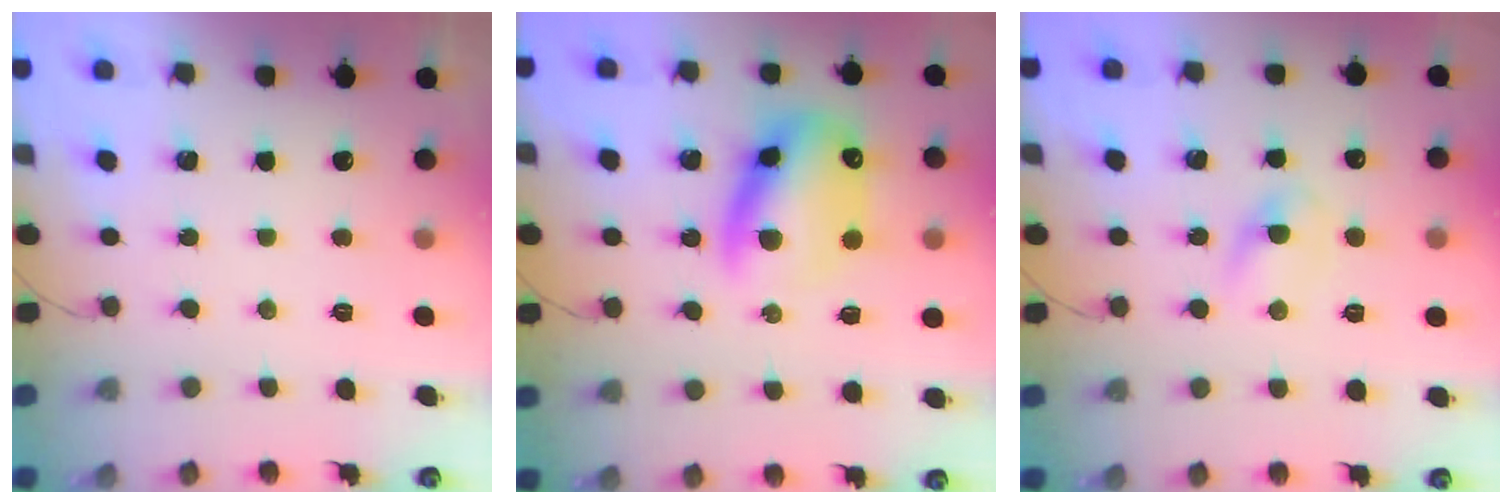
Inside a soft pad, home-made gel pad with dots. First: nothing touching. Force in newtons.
{"total": 13.5, "press": 13.2, "slide": 2.9}
{"total": 2.9, "press": 2.7, "slide": 1.2}